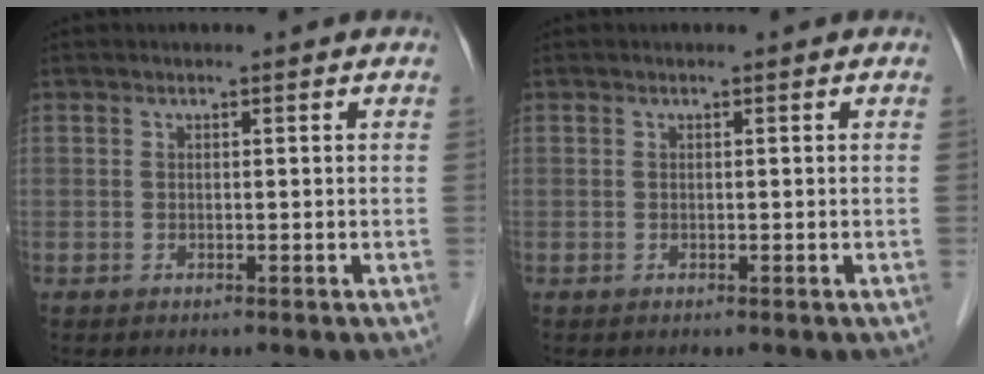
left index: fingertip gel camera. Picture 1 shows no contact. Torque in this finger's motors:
{"motor_torque": [0.00, 0.00, 0.00, 0.00]}